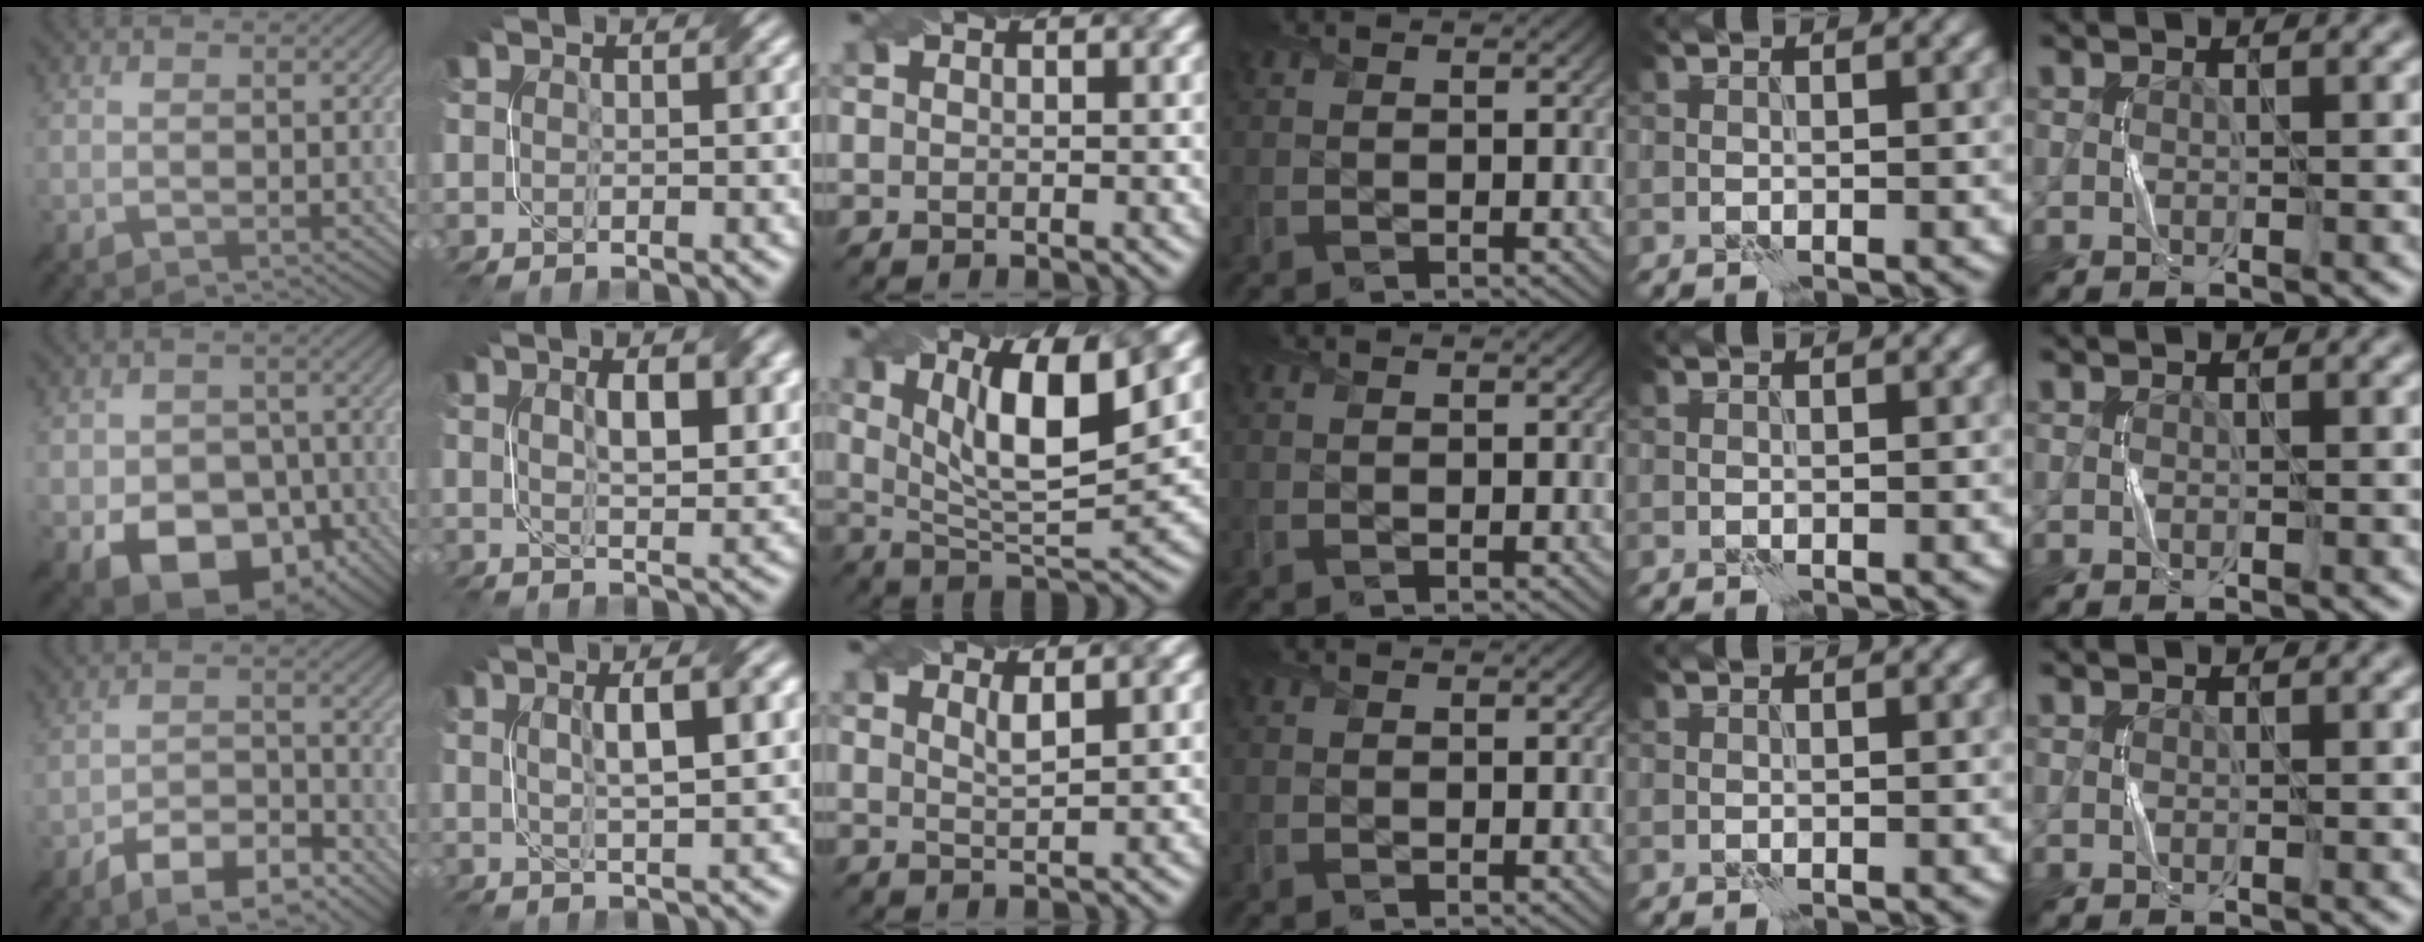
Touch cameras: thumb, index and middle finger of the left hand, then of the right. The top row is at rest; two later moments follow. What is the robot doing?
{"motion": "twist", "object": "screw"}